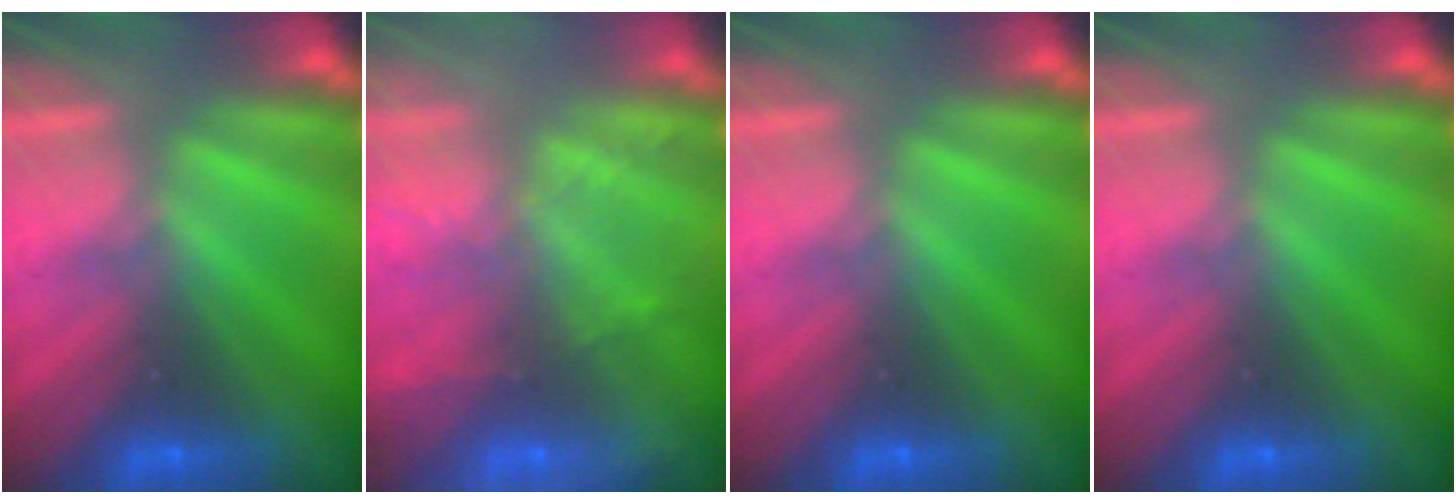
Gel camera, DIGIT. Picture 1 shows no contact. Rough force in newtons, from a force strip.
{"total": 9.6}
{"total": 0.0}
{"total": 0.0}